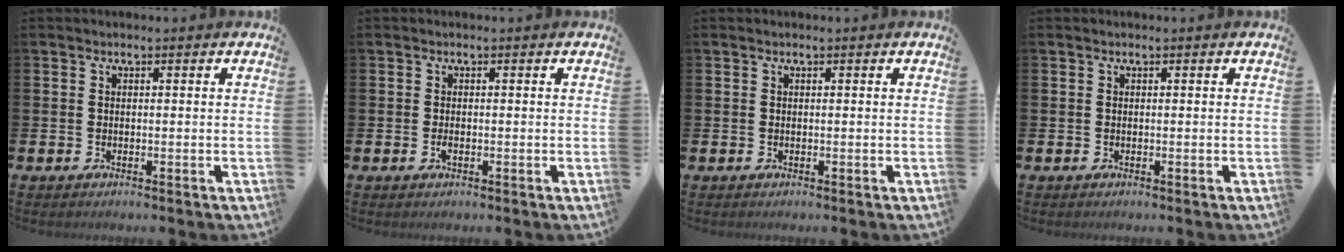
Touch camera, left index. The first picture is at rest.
{"total": 1.0, "force": [-0.3, 0.4, 0.8], "torque": [-0.010, -0.002, -0.007]}
{"total": 0.0}
{"total": 0.0}